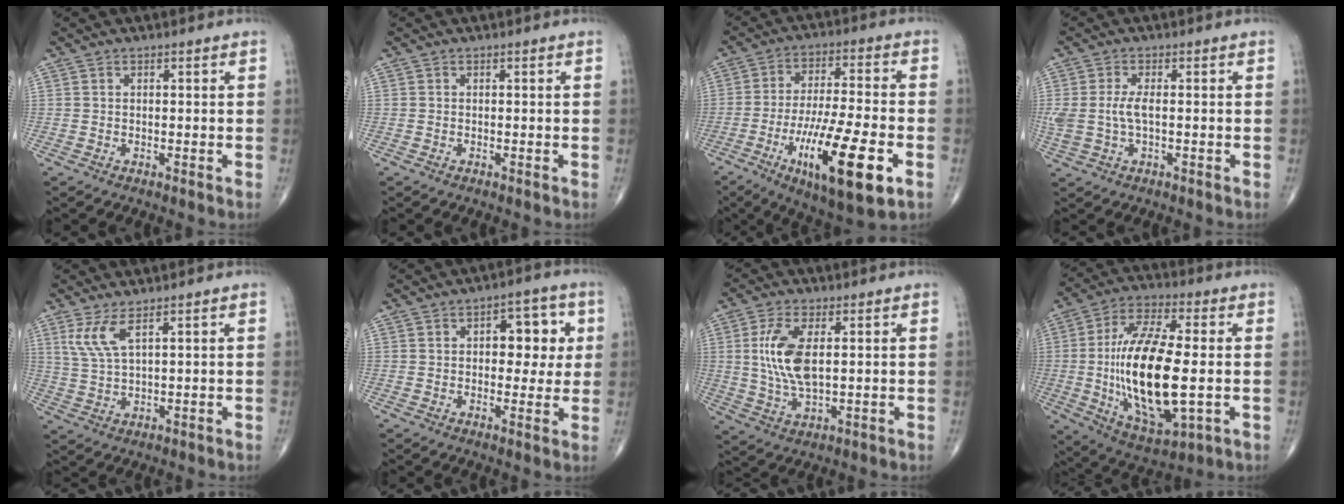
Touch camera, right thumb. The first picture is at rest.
{"total": 0.0}
{"total": 19.7, "force": [-7.3, 4.9, 17.6], "torque": [-0.315, 0.005, -0.114]}
{"total": 5.0, "force": [0.1, 2.2, 4.5], "torque": [-0.119, 0.006, 0.004]}
{"total": 5.2, "force": [2.8, 1.2, 4.2], "torque": [-0.100, -0.014, 0.068]}
{"total": 8.8, "force": [1.9, 5.1, 7.0], "torque": [-0.047, 0.003, 0.021]}
{"total": 10.0, "force": [1.6, 4.4, 8.8], "torque": [-0.186, -0.009, 0.036]}
{"total": 21.9, "force": [-1.6, 8.3, 20.1], "torque": [-0.386, 0.000, -0.018]}